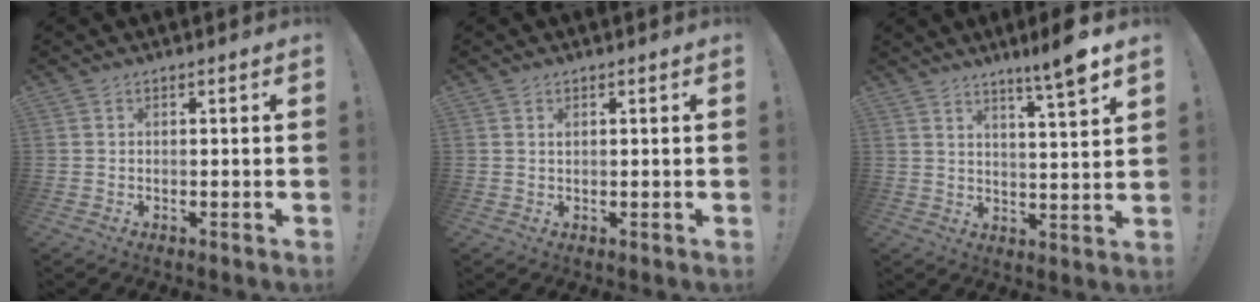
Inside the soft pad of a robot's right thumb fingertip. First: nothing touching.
{"total": 0.5, "force": [0.4, 0.2, 0.3], "torque": [0.002, -0.004, 0.006]}
{"total": 8.5, "force": [6.1, -0.4, 6.0], "torque": [-0.085, -0.044, 0.094]}